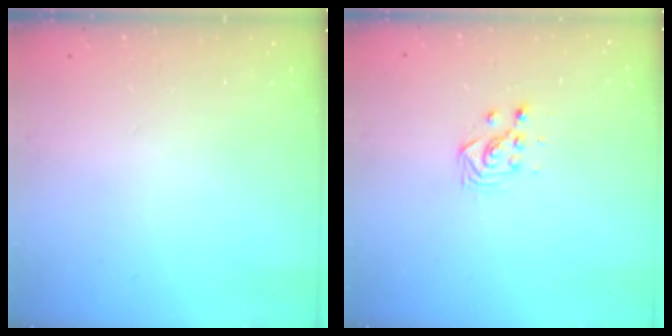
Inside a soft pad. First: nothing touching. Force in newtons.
{"total": 3.5, "press": 3.5, "slide": 0.4}